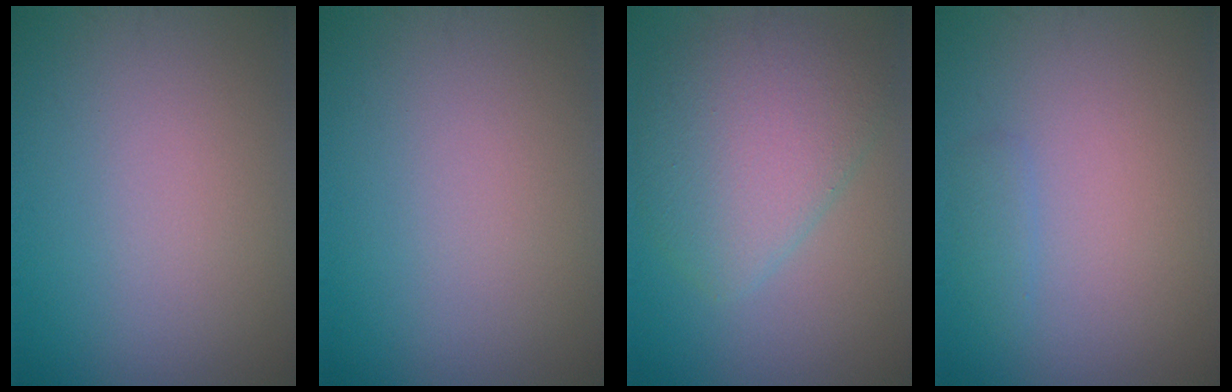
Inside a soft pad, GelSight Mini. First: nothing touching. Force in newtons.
{"total": 0.0}
{"total": 5.8, "press": 5.8, "slide": 0.4}
{"total": 0.8, "press": 0.8, "slide": 0.1}